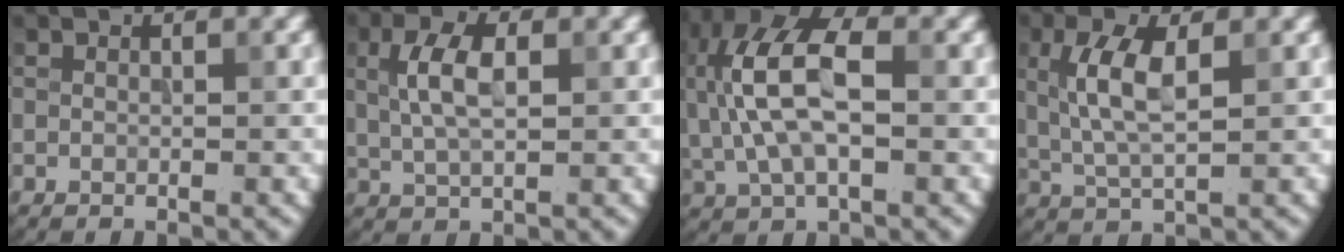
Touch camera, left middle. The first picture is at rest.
{"total": 4.2, "force": [0.8, 1.9, 3.6], "torque": [-0.080, 0.006, 0.014]}
{"total": 8.8, "force": [0.6, 4.6, 7.4], "torque": [-0.168, 0.017, 0.004]}
{"total": 4.7, "force": [0.9, 1.8, 4.3], "torque": [-0.095, 0.007, 0.019]}